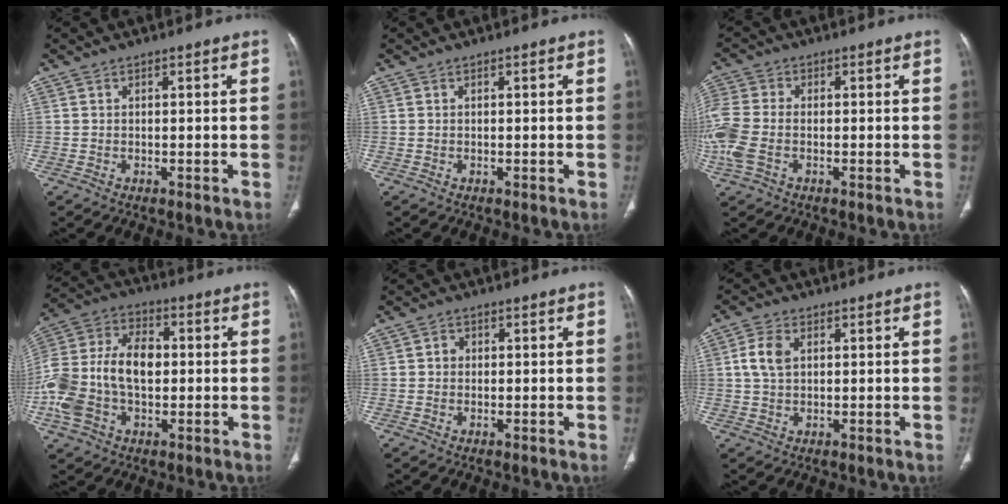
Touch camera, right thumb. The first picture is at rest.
{"total": 0.0}
{"total": 9.3, "force": [-2.0, 5.9, 6.8], "torque": [-0.193, 0.009, -0.041]}
{"total": 17.8, "force": [-1.2, 11.6, 13.5], "torque": [-0.283, 0.033, -0.024]}
{"total": 1.5, "force": [0.1, 1.4, 0.6], "torque": [-0.001, 0.004, -0.001]}
{"total": 4.9, "force": [1.0, 3.4, 3.4], "torque": [-0.070, 0.004, 0.018]}